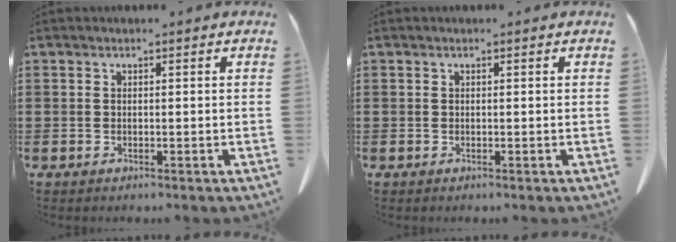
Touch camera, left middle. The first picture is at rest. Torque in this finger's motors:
{"motor_torque": [-0.02, 0.02, 0.00, -0.01]}